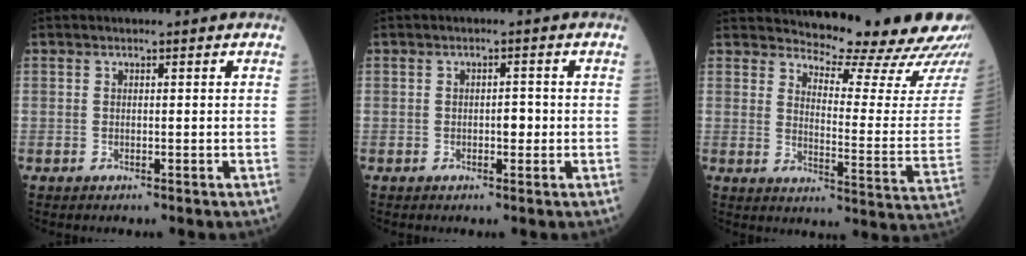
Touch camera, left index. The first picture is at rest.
{"total": 1.8, "force": [-0.6, 0.8, 1.5], "torque": [-0.017, 0.000, -0.011]}
{"total": 17.6, "force": [16.6, 0.8, 5.7], "torque": [-0.075, -0.108, 0.190]}